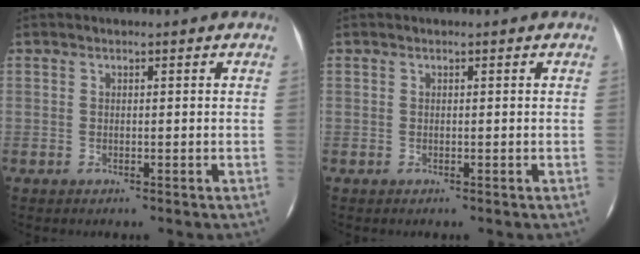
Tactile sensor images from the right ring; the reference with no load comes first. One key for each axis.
{"total": 0.0}